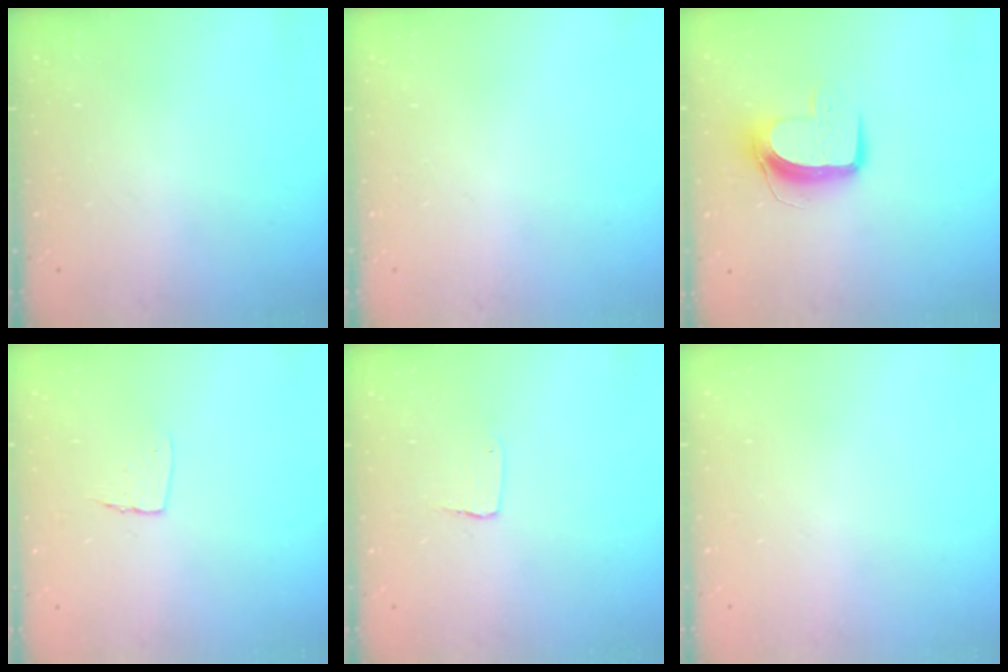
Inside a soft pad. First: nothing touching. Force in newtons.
{"total": 0.0}
{"total": 9.7, "press": 9.7, "slide": 0.6}
{"total": 5.0, "press": 5.0, "slide": 0.3}
{"total": 3.5, "press": 3.4, "slide": 0.3}
{"total": 0.0}